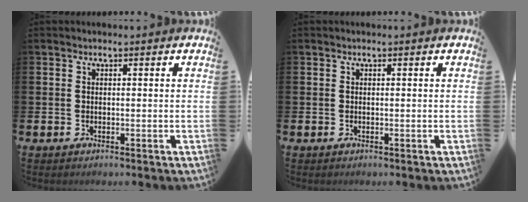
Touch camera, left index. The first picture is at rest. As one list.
[{"total": 0.0}]